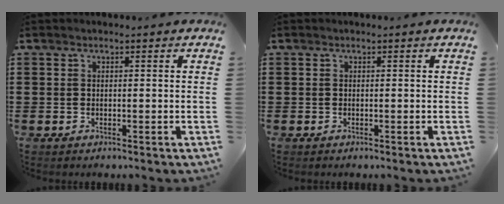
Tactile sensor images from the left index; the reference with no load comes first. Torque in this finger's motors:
{"motor_torque": [-0.03, 0.03, 0.00, -0.01]}